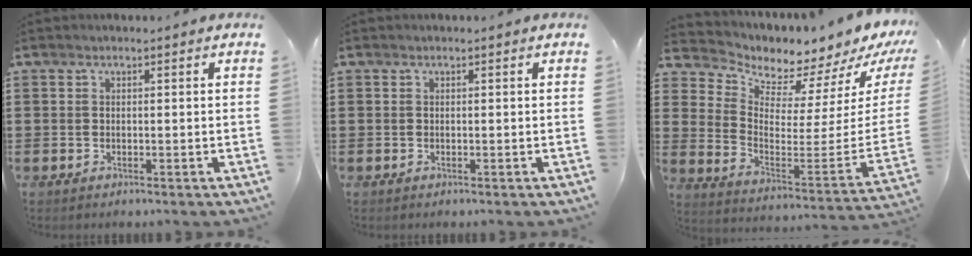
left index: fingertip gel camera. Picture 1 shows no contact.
{"total": 0.0}
{"total": 4.0, "force": [3.9, 0.8, -0.7], "torque": [-0.005, -0.071, 0.060]}